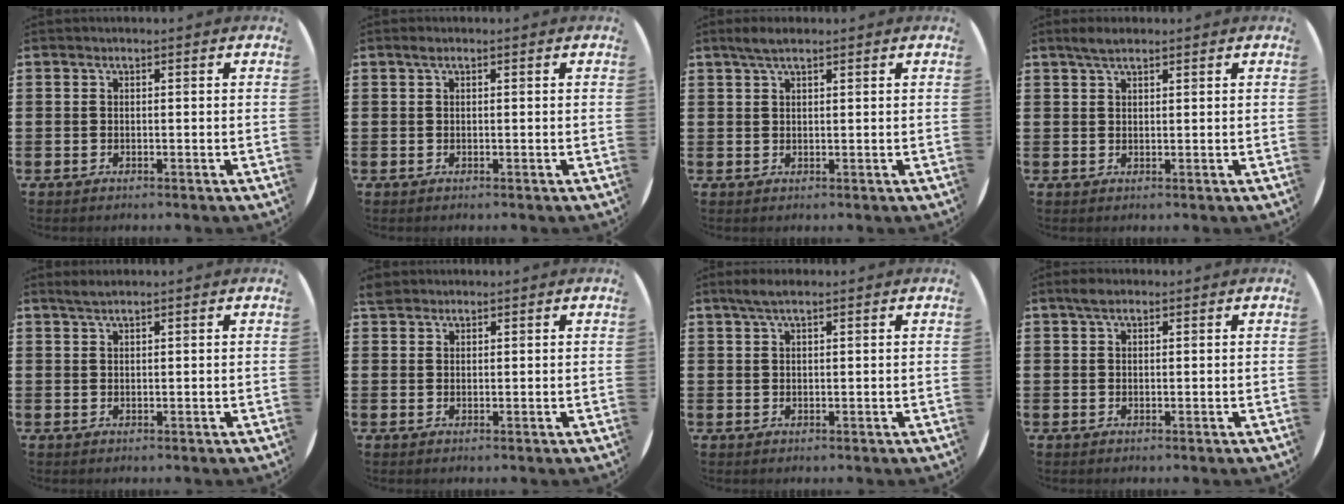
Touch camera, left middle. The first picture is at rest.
{"total": 0.5, "force": [0.3, 0.2, 0.4], "torque": [-0.008, 0.003, 0.005]}
{"total": 2.2, "force": [1.7, 0.4, 1.4], "torque": [-0.029, 0.006, 0.029]}
{"total": 2.2, "force": [1.8, 0.6, 1.1], "torque": [-0.016, 0.003, 0.029]}
{"total": 1.4, "force": [1.2, 0.0, 0.6], "torque": [-0.013, 0.002, 0.022]}
{"total": 1.9, "force": [1.7, 0.7, 0.2], "torque": [0.000, 0.002, 0.033]}
{"total": 2.1, "force": [1.7, 0.3, 1.3], "torque": [-0.027, 0.005, 0.028]}
{"total": 1.6, "force": [1.1, 0.8, 0.8], "torque": [-0.011, 0.003, 0.018]}